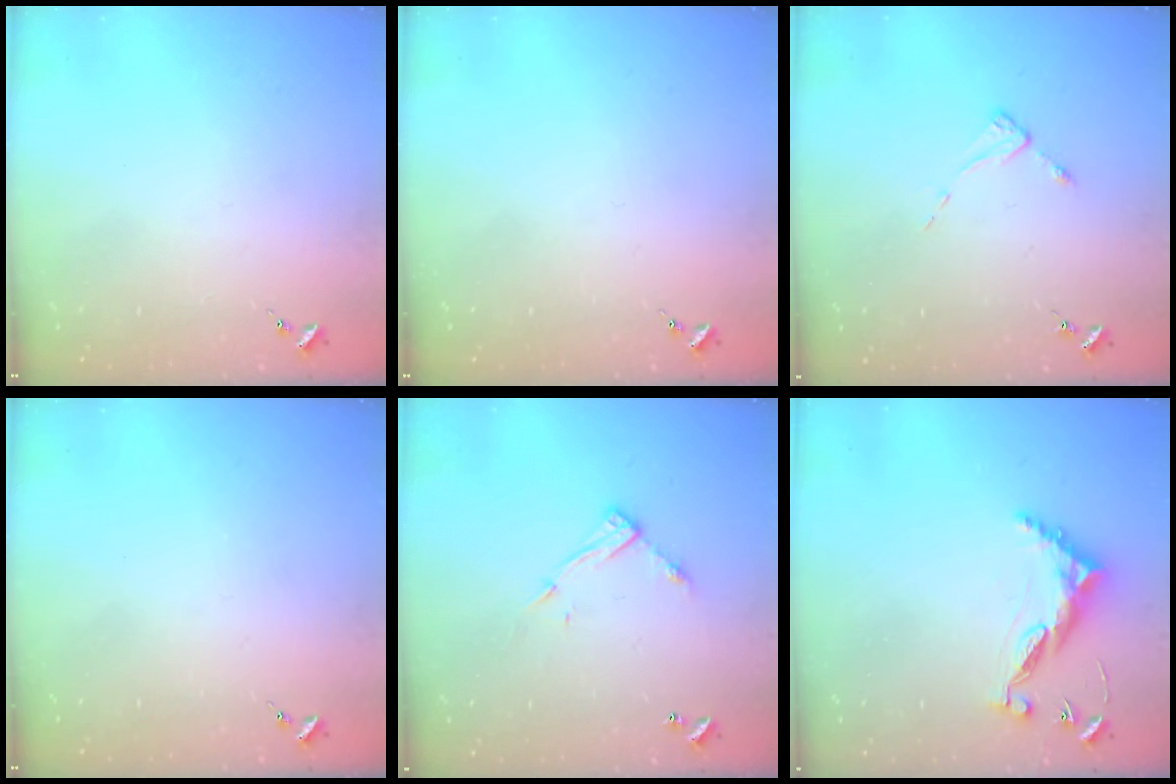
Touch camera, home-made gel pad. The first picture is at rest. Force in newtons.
{"total": 0.0}
{"total": 2.6, "press": 2.6, "slide": 0.4}
{"total": 0.0}
{"total": 10.0, "press": 9.9, "slide": 0.5}
{"total": 9.8, "press": 9.7, "slide": 1.0}